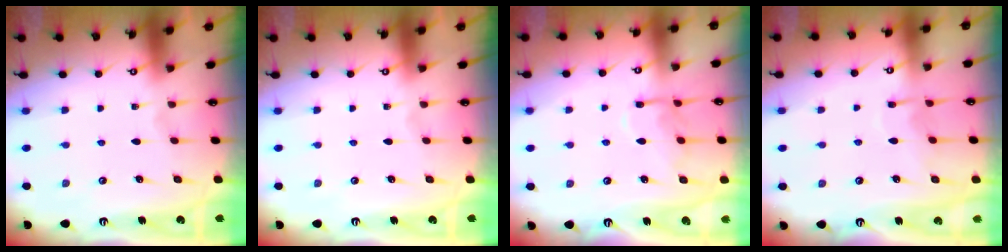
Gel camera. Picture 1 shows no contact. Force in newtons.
{"total": 0.0}
{"total": 10.9, "press": 10.8, "slide": 0.8}
{"total": 8.1, "press": 8.1, "slide": 0.6}